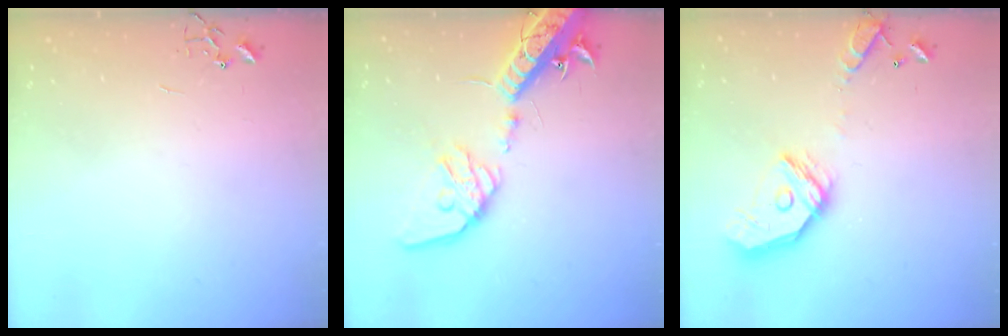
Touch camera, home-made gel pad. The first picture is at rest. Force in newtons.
{"total": 19.7, "press": 19.2, "slide": 4.1}
{"total": 16.2, "press": 16.1, "slide": 2.1}